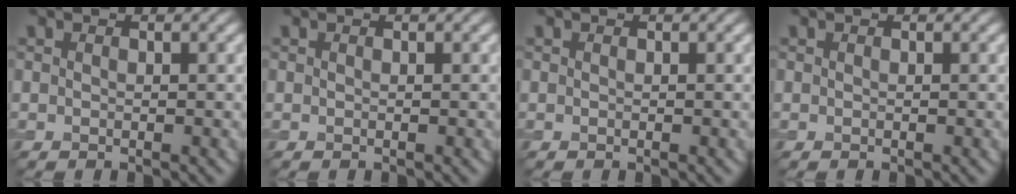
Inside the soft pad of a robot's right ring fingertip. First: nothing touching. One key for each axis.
{"total": 0.0}
{"total": 0.0}
{"total": 0.0}